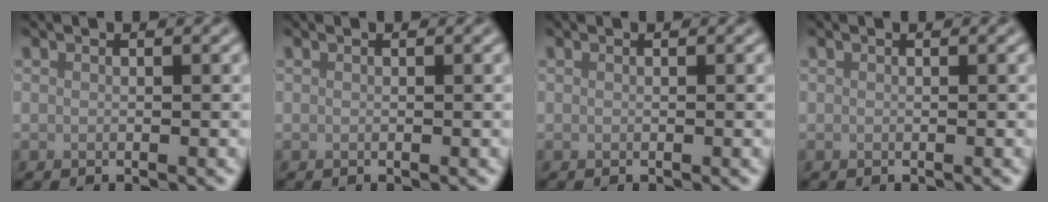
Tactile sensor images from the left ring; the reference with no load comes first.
{"total": 0.0}
{"total": 0.0}
{"total": 0.0}